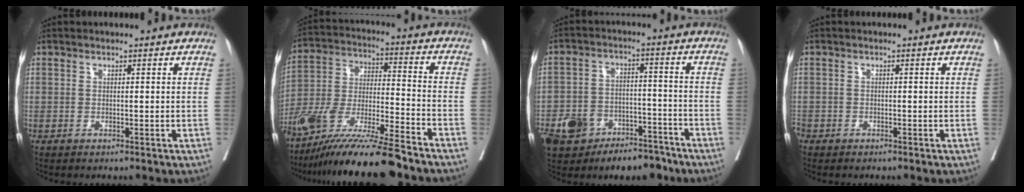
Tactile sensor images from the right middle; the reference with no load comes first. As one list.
[{"total": 19.0, "force": [-15.2, 0.9, 11.3], "torque": [-0.237, -0.034, -0.278]}, {"total": 10.1, "force": [-6.7, 6.5, 4.0], "torque": [-0.073, 0.019, -0.101]}, {"total": 2.1, "force": [-1.4, 1.4, 0.6], "torque": [-0.020, -0.002, -0.029]}]